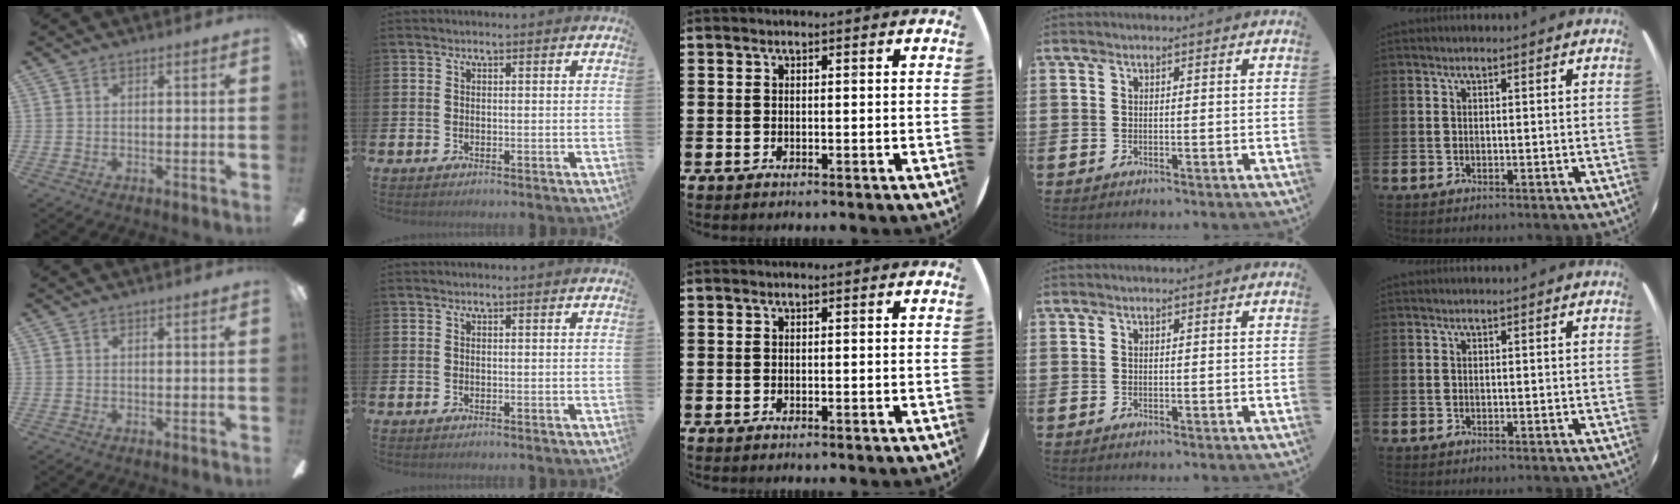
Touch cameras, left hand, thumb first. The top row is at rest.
{}